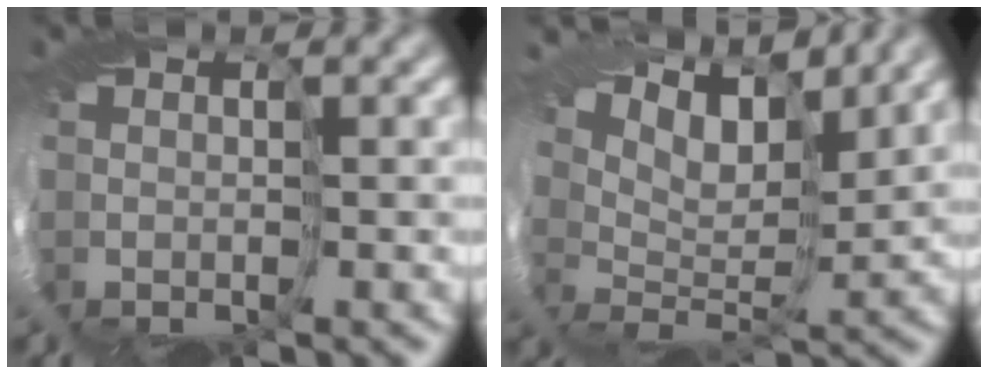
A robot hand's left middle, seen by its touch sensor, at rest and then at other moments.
{"total": 7.1, "force": [6.6, 0.2, 2.6], "torque": [-0.056, 0.024, 0.068]}